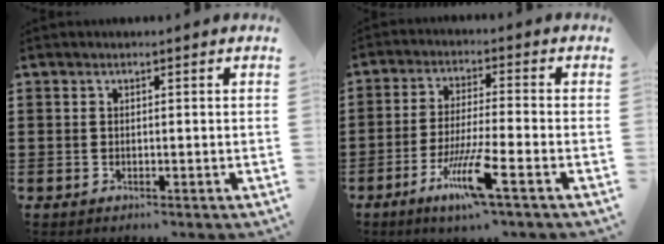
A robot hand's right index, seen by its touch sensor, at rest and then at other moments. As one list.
[{"total": 9.0, "force": [-4.6, 0.8, 7.7], "torque": [-0.162, -0.014, -0.089]}]